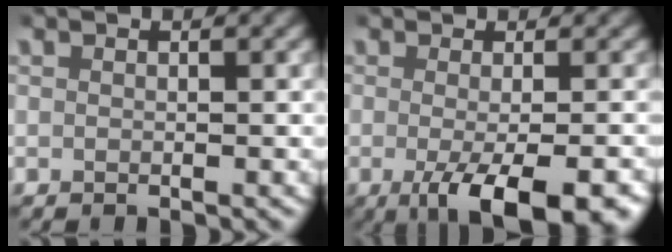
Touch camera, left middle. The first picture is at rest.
{"total": 6.4, "force": [-3.1, 1.6, 5.3], "torque": [-0.087, -0.019, -0.037]}